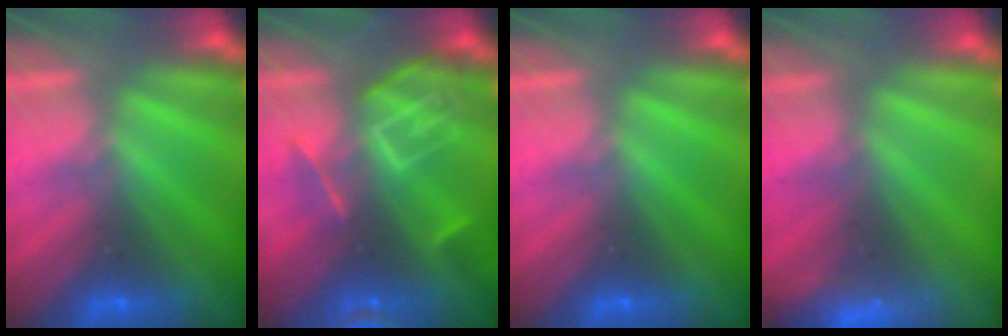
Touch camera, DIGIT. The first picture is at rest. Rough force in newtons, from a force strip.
{"total": 9.4}
{"total": 0.0}
{"total": 3.3}